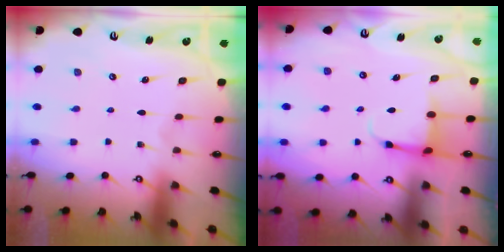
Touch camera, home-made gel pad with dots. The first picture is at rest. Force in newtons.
{"total": 3.8, "press": 3.6, "slide": 1.3}